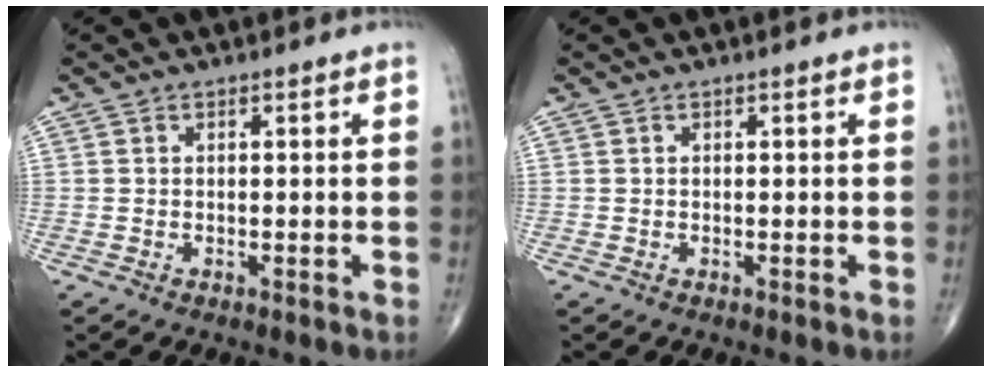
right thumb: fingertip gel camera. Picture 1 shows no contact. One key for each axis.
{"total": 0.0}